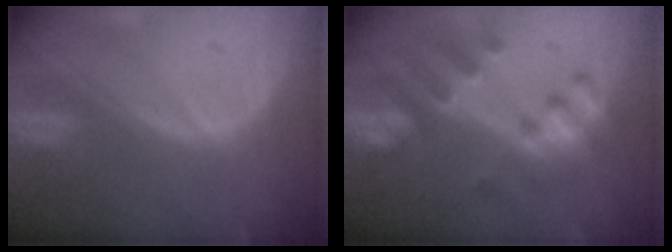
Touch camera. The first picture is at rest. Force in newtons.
{"total": 7.5, "press": 7.5, "slide": 0.5}